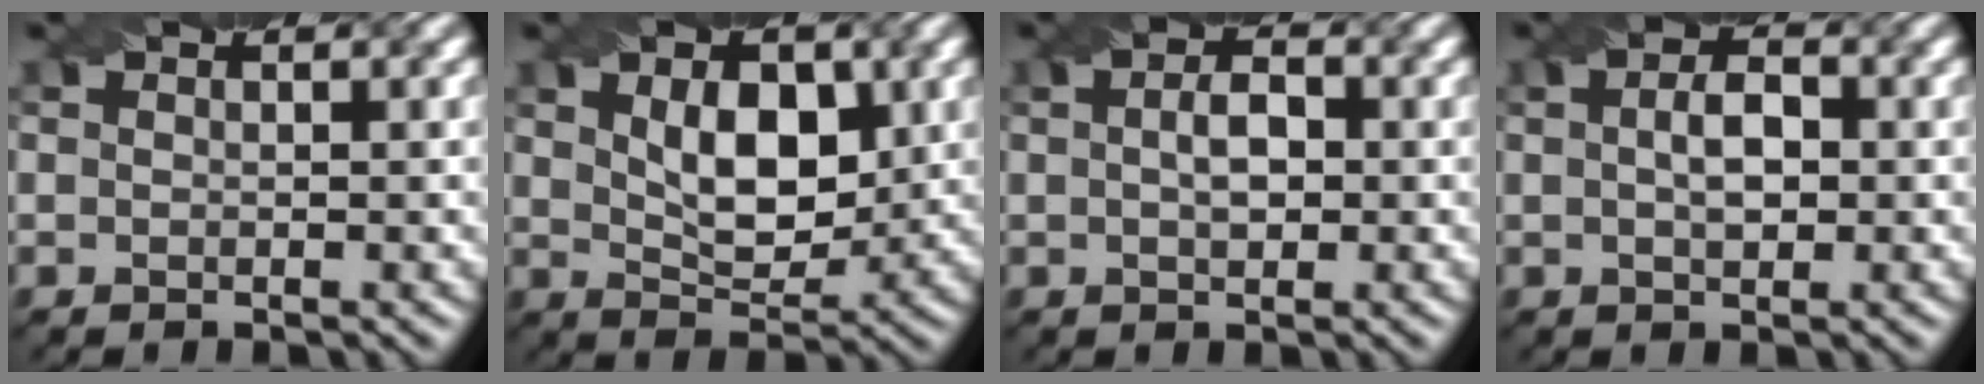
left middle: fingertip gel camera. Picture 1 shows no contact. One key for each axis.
{"total": 5.3, "fx": 1.2, "fy": 3.1, "fz": 4.2, "tx": -0.072, "ty": -0.004, "tz": 0.025}
{"total": 2.4, "fx": -0.1, "fy": 1.3, "fz": 2.0, "tx": -0.040, "ty": 0.006, "tz": -0.001}
{"total": 2.7, "fx": 0.0, "fy": 1.5, "fz": 2.3, "tx": -0.047, "ty": 0.007, "tz": 0.000}